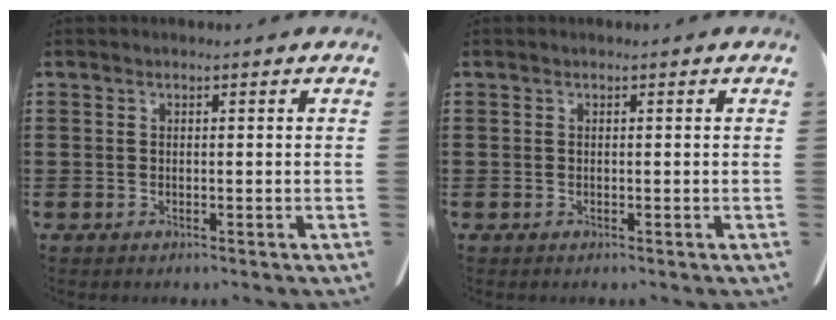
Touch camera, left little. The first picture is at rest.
{"total": 0.0}